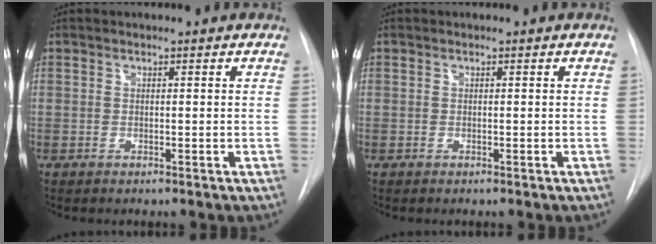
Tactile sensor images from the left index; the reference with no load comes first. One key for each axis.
{"total": 0.0}